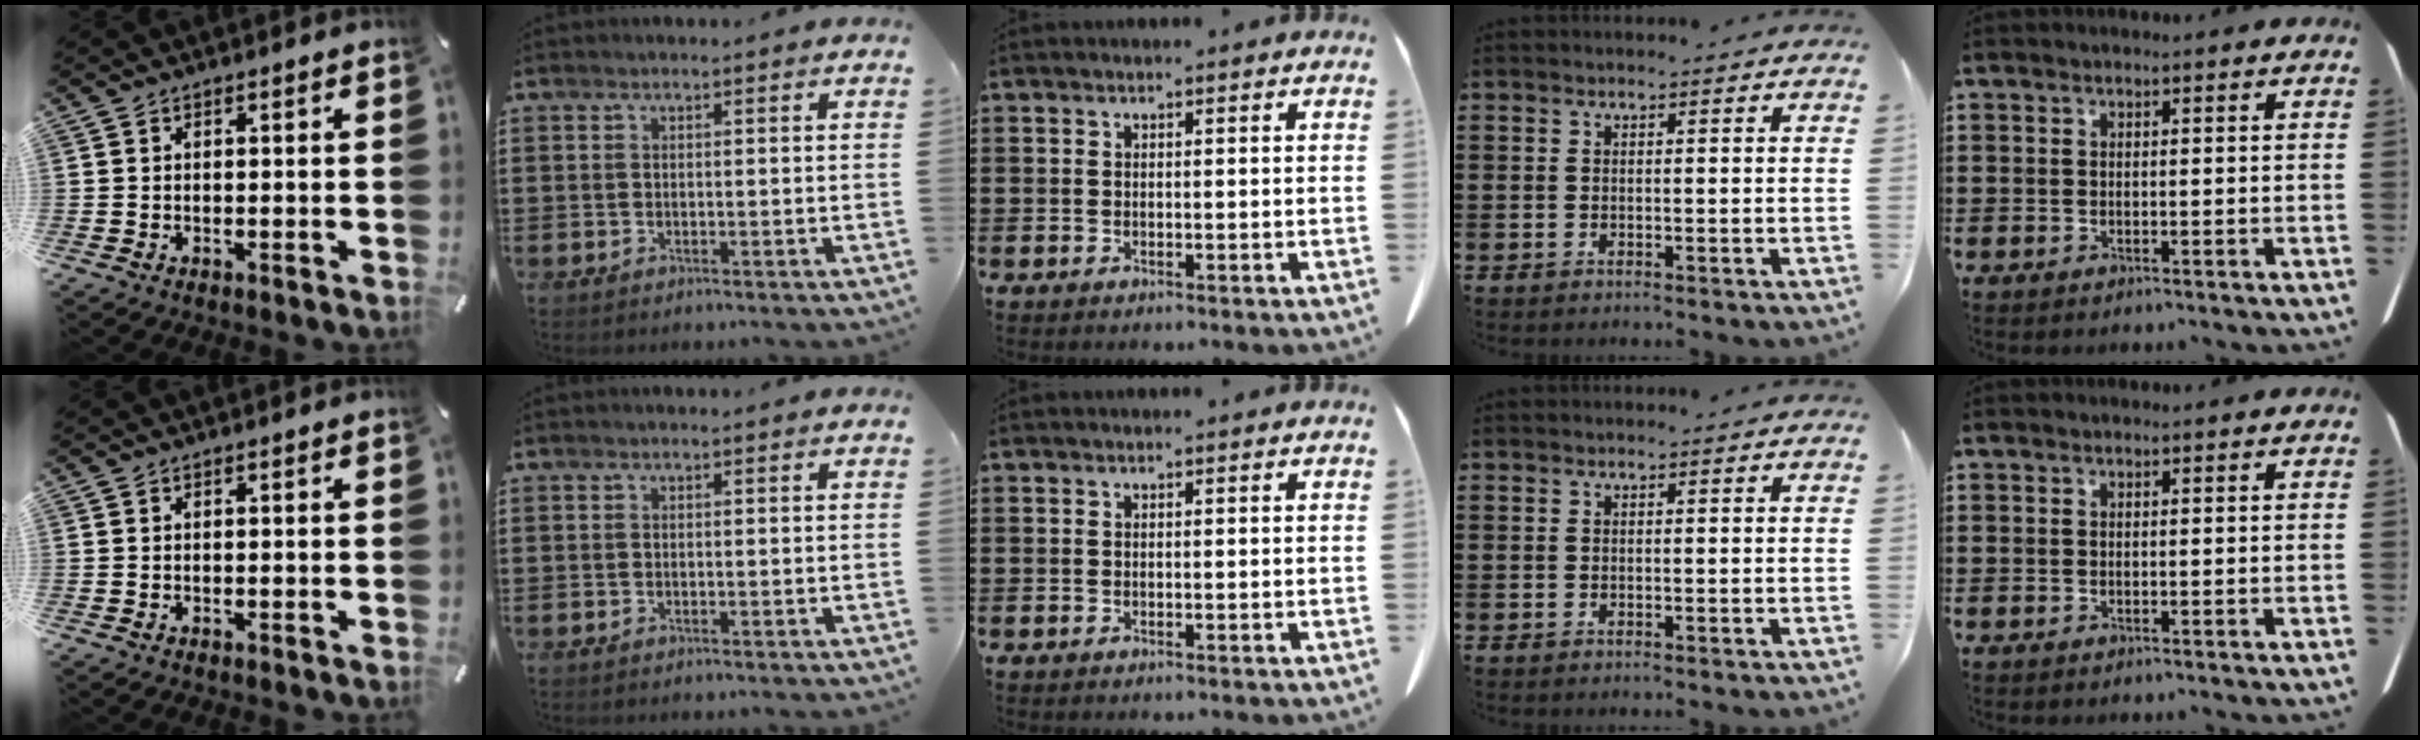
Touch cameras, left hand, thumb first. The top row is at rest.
{}